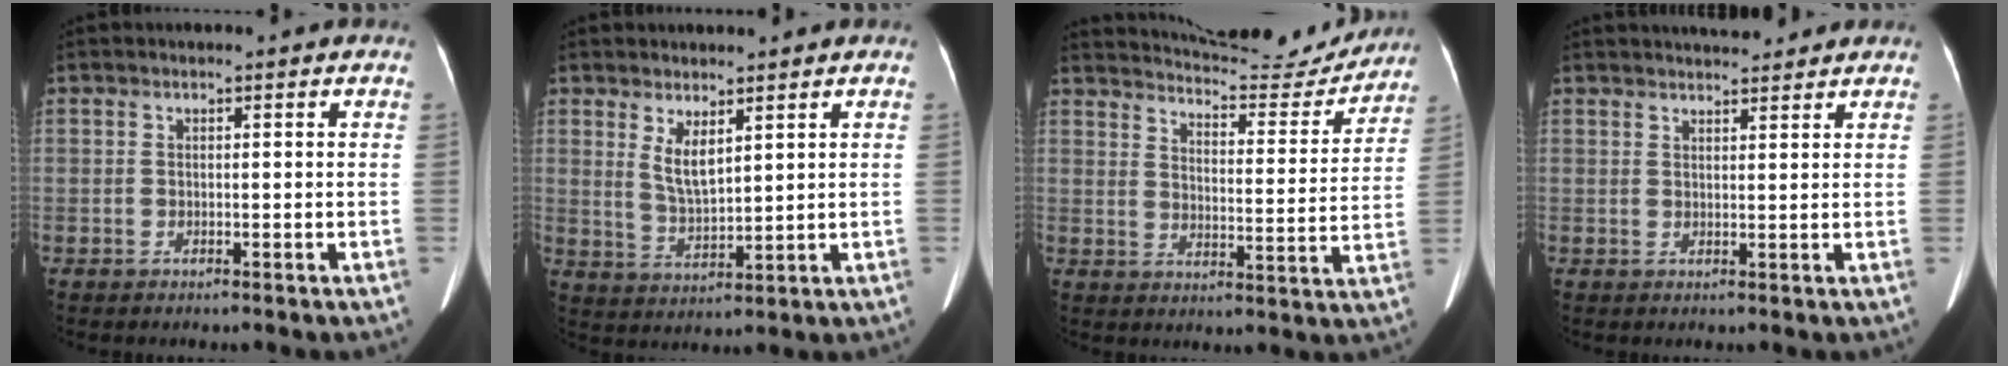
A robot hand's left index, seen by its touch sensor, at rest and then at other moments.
{"total": 4.4, "force": [2.4, 1.3, 3.5], "torque": [-0.073, -0.011, 0.056]}
{"total": 17.4, "force": [16.9, 2.3, 3.8], "torque": [-0.049, -0.036, 0.218]}
{"total": 5.6, "force": [5.2, 1.0, 1.7], "torque": [-0.022, 0.019, 0.069]}